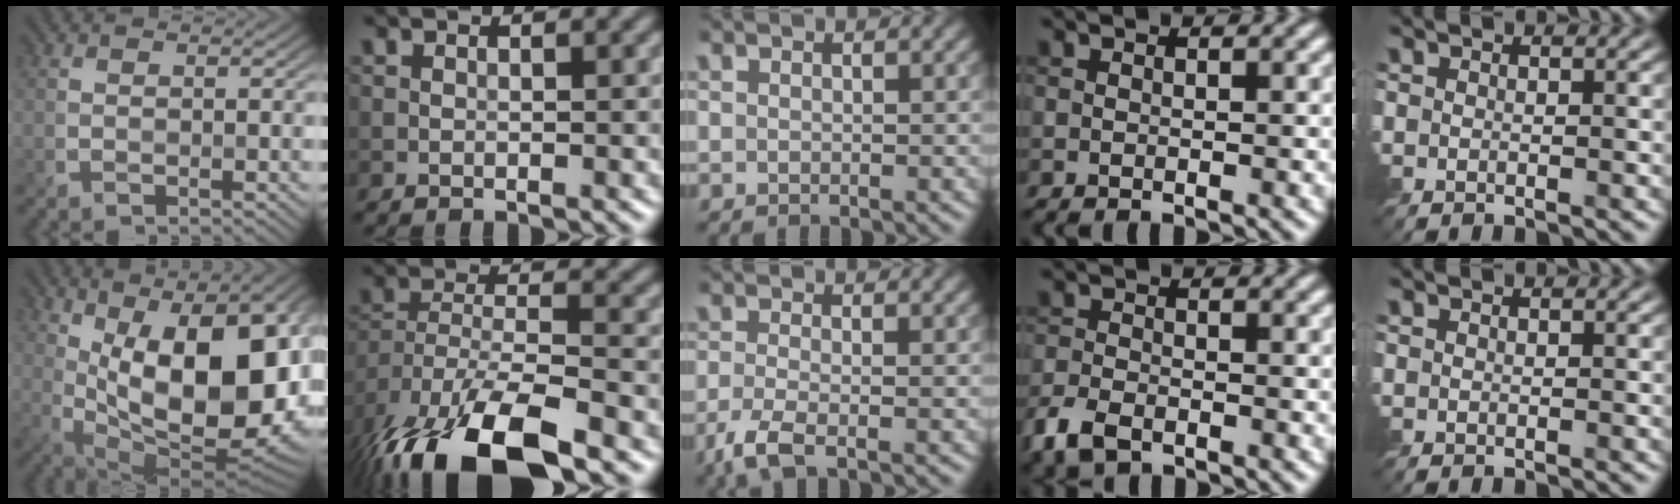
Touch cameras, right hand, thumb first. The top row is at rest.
{"thumb": {"total": 19.3, "force": [2.4, 9.0, 16.9], "torque": [-0.241, 0.008, 0.038]}, "index": {"total": 13.7, "force": [-9.4, 5.1, 8.7], "torque": [-0.191, -0.031, -0.162]}, "middle": {"total": 3.3, "force": [-1.9, 0.9, 2.6], "torque": [-0.059, -0.012, -0.047]}, "ring": {"total": 3.9, "force": [-2.6, 2.0, 2.1], "torque": [-0.047, -0.008, -0.060]}}